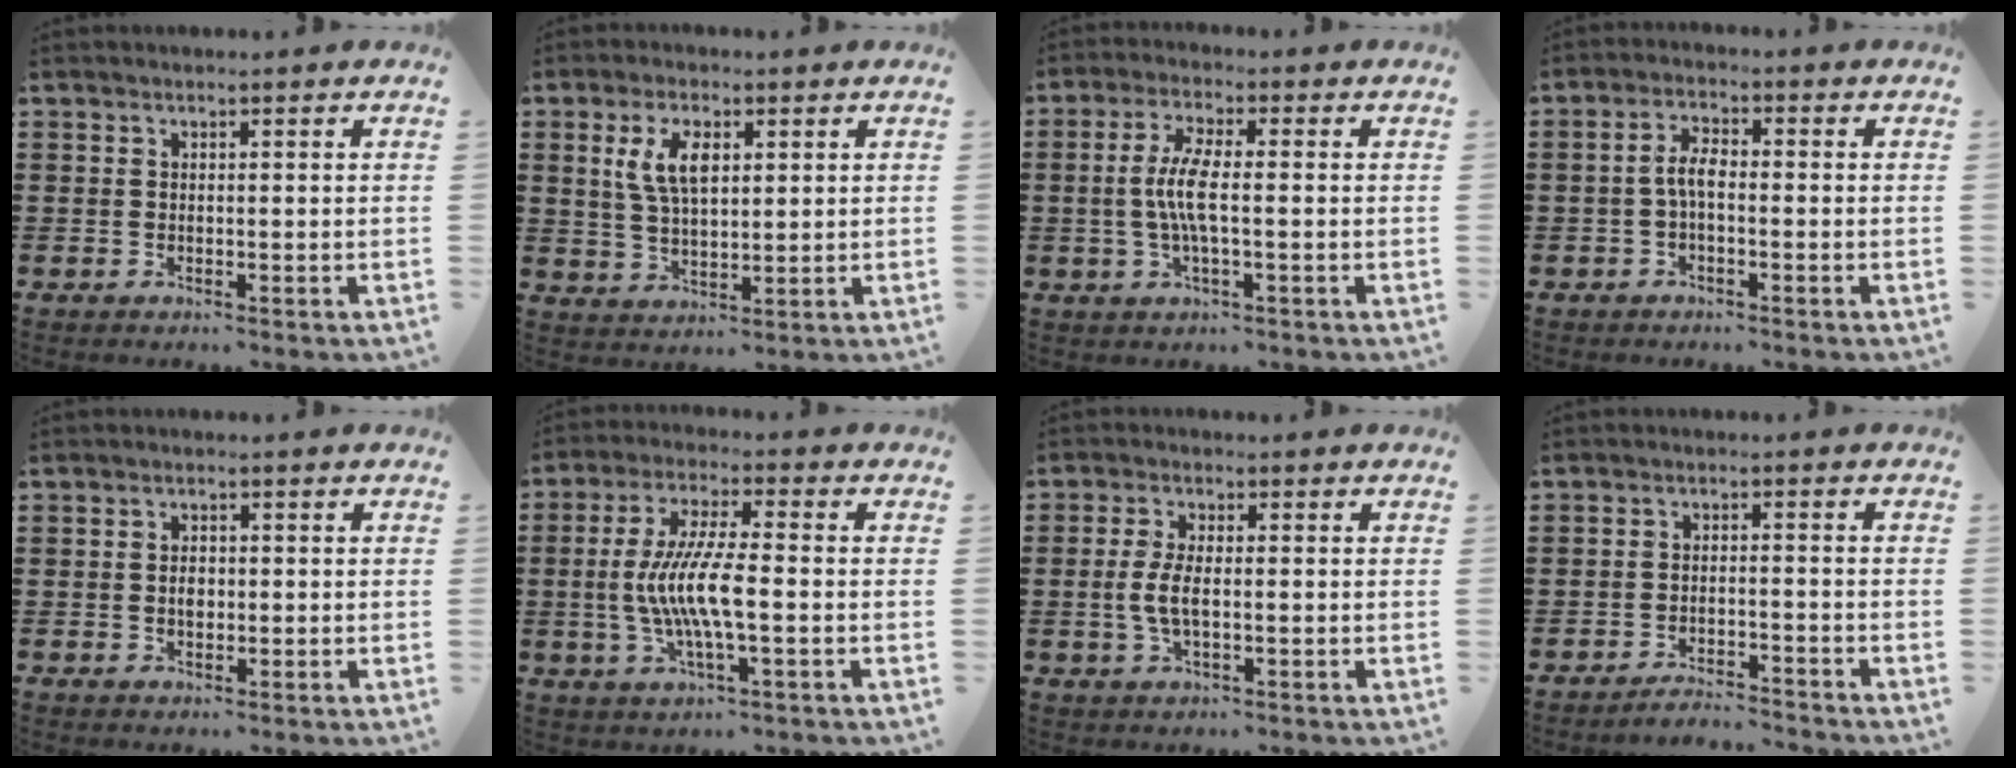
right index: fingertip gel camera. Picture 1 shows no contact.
{"total": 6.2, "force": [2.2, 2.9, 5.0], "torque": [-0.107, 0.012, 0.038]}
{"total": 6.0, "force": [-0.6, 1.4, 5.8], "torque": [-0.125, -0.004, -0.019]}
{"total": 3.4, "force": [-0.6, 1.1, 3.1], "torque": [-0.070, 0.001, -0.016]}
{"total": 1.9, "force": [-0.1, 1.2, 1.5], "torque": [-0.031, 0.005, -0.003]}
{"total": 8.7, "force": [-1.4, 1.6, 8.4], "torque": [-0.177, -0.010, -0.032]}
{"total": 4.3, "force": [-0.5, 1.7, 3.9], "torque": [-0.093, -0.005, -0.016]}
{"total": 2.8, "force": [-2.8, -0.2, 0.2], "torque": [-0.005, 0.002, -0.057]}